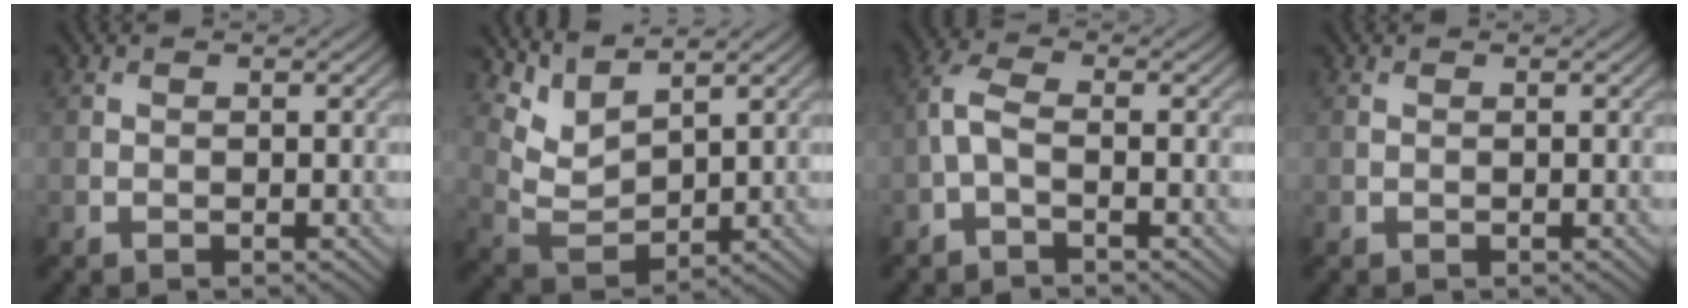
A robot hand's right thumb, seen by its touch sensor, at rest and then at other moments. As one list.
[{"total": 5.4, "force": [4.1, 1.9, 2.9], "torque": [-0.082, -0.011, 0.091]}, {"total": 3.5, "force": [-0.9, 1.5, 3.1], "torque": [-0.082, 0.007, -0.029]}, {"total": 0.0}]